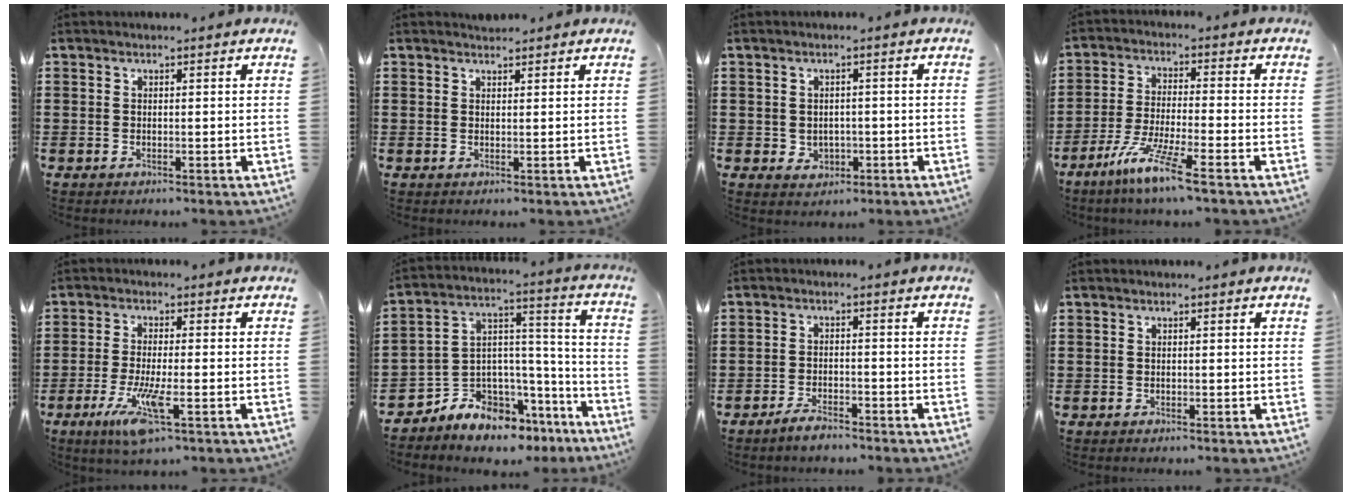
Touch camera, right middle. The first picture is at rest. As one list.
[{"total": 1.3, "force": [1.2, 0.2, -0.3], "torque": [0.001, 0.000, 0.024]}, {"total": 1.8, "force": [-0.1, 1.7, 0.7], "torque": [-0.012, 0.001, -0.007]}, {"total": 7.8, "force": [-5.8, -0.1, 5.2], "torque": [-0.115, -0.019, -0.113]}, {"total": 7.3, "force": [-3.0, 1.2, 6.5], "torque": [-0.144, -0.021, -0.056]}, {"total": 7.2, "force": [-6.6, 2.8, -0.8], "torque": [0.004, -0.004, -0.128]}, {"total": 3.0, "force": [-2.7, 0.5, 1.2], "torque": [-0.028, 0.000, -0.053]}, {"total": 0.0}]